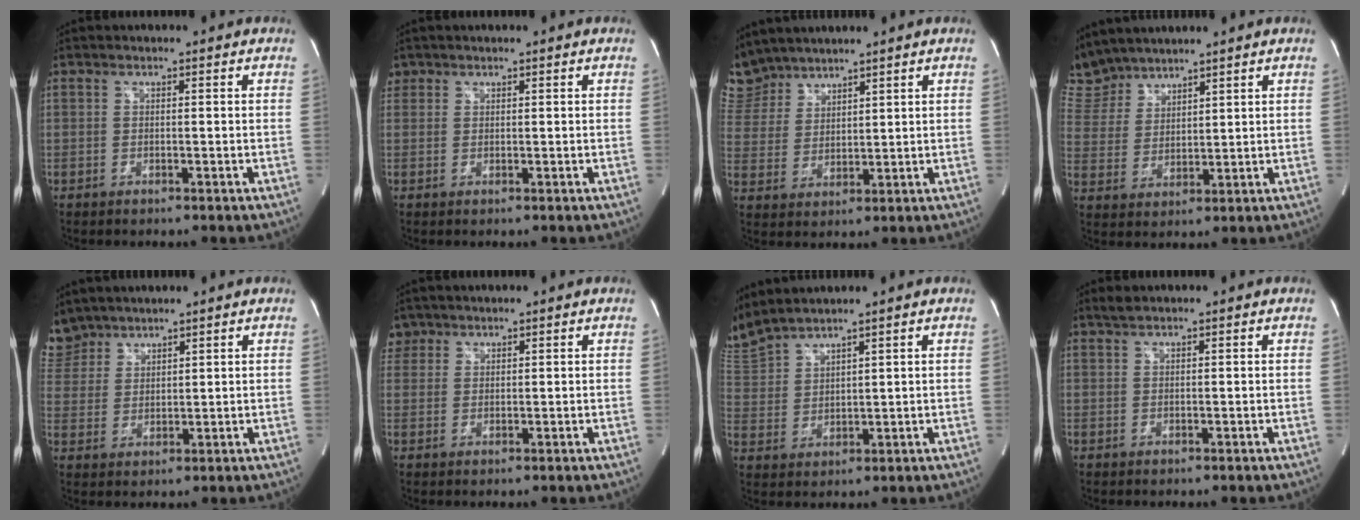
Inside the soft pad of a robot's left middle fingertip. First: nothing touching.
{"total": 2.0, "force": [1.2, 1.7, 0.1], "torque": [0.005, 0.013, 0.021]}
{"total": 8.3, "force": [7.7, 3.1, 0.3], "torque": [-0.021, 0.014, 0.172]}
{"total": 7.8, "force": [7.5, 2.3, 0.2], "torque": [-0.020, 0.016, 0.167]}
{"total": 7.7, "force": [6.7, 3.7, 0.4], "torque": [-0.019, 0.012, 0.147]}
{"total": 3.0, "force": [2.1, 2.2, -0.2], "torque": [0.010, 0.010, 0.038]}
{"total": 9.3, "force": [8.8, 0.5, 2.9], "torque": [-0.091, 0.014, 0.195]}
{"total": 1.1, "force": [1.0, 0.0, 0.4], "torque": [-0.016, 0.008, 0.025]}